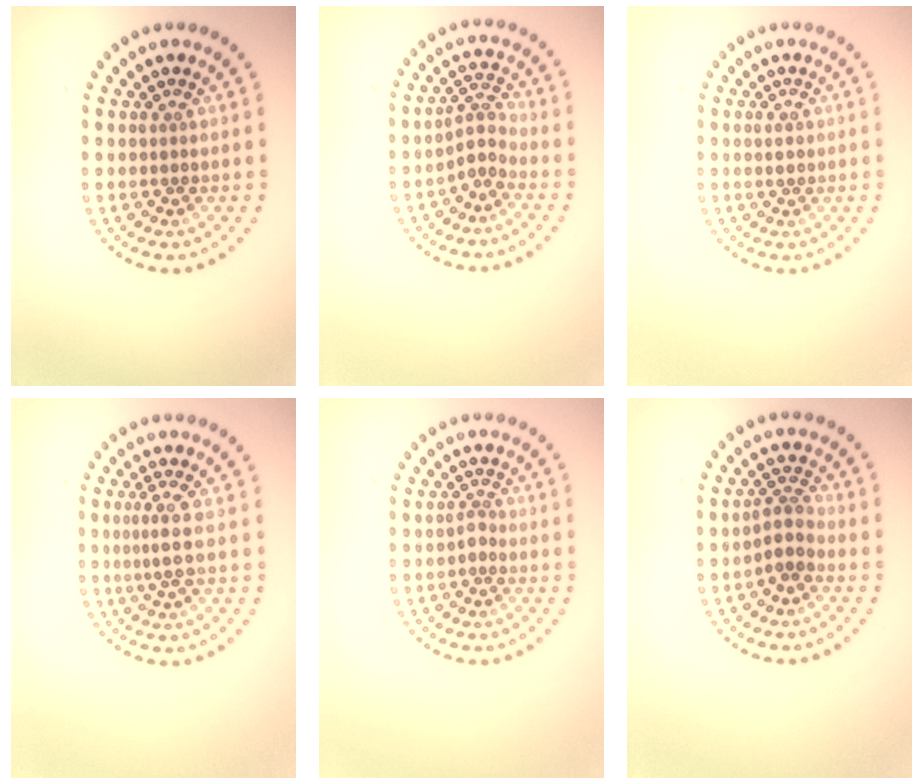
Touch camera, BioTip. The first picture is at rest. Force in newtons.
{"total": 2.2, "press": 1.6, "slide": 1.5}
{"total": 1.0, "press": 1.0, "slide": 0.3}
{"total": 2.0, "press": 1.5, "slide": 1.3}
{"total": 1.0, "press": 0.7, "slide": 0.7}
{"total": 2.3, "press": 1.9, "slide": 1.4}